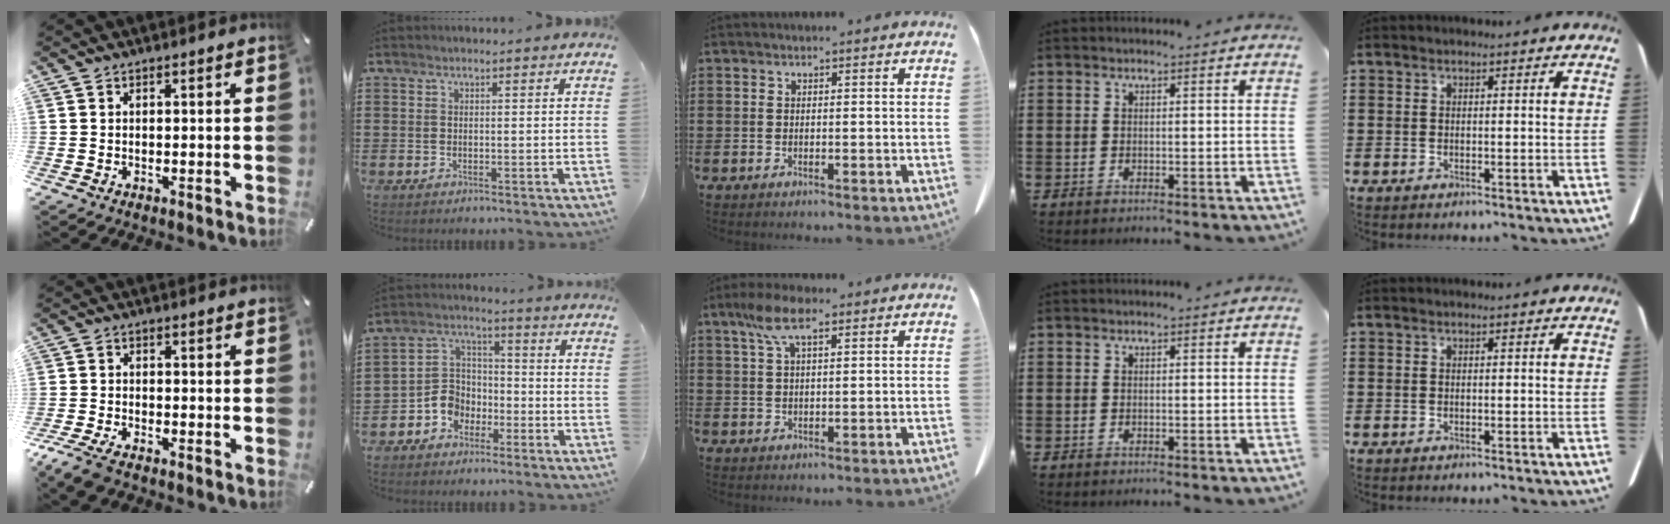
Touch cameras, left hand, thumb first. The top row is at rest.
{"thumb": {"total": 4.5, "force": [-3.6, 1.3, 2.4], "torque": [-0.063, 0.003, -0.072]}, "index": {"total": 6.0, "force": [-2.9, 5.0, 1.6], "torque": [-0.062, 0.005, -0.063]}, "middle": {"total": 6.3, "force": [3.3, 1.9, 5.0], "torque": [-0.105, 0.008, 0.060]}}